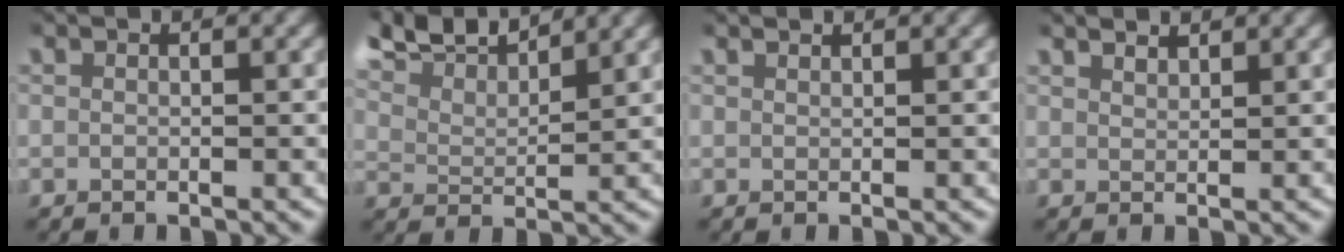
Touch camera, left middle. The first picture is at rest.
{"total": 7.2, "force": [6.3, 2.0, 2.9], "torque": [-0.072, 0.016, 0.098]}
{"total": 1.0, "force": [1.0, 0.0, 0.2], "torque": [0.002, 0.001, 0.017]}
{"total": 2.3, "force": [2.2, 0.4, 0.5], "torque": [-0.003, -0.001, 0.041]}